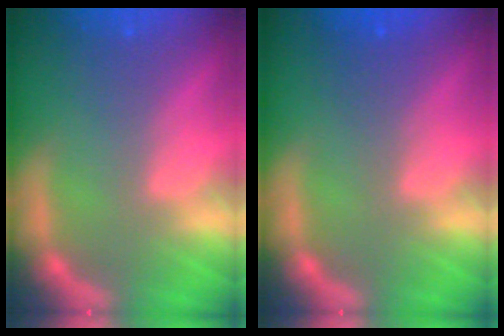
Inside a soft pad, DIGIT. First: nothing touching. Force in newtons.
{"total": 1.5}